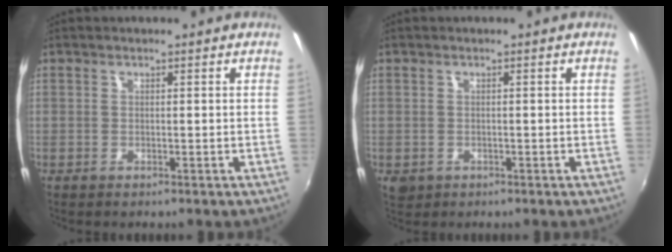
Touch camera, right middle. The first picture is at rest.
{"total": 2.6, "force": [-0.9, 2.1, 1.3], "torque": [-0.028, -0.006, -0.010]}